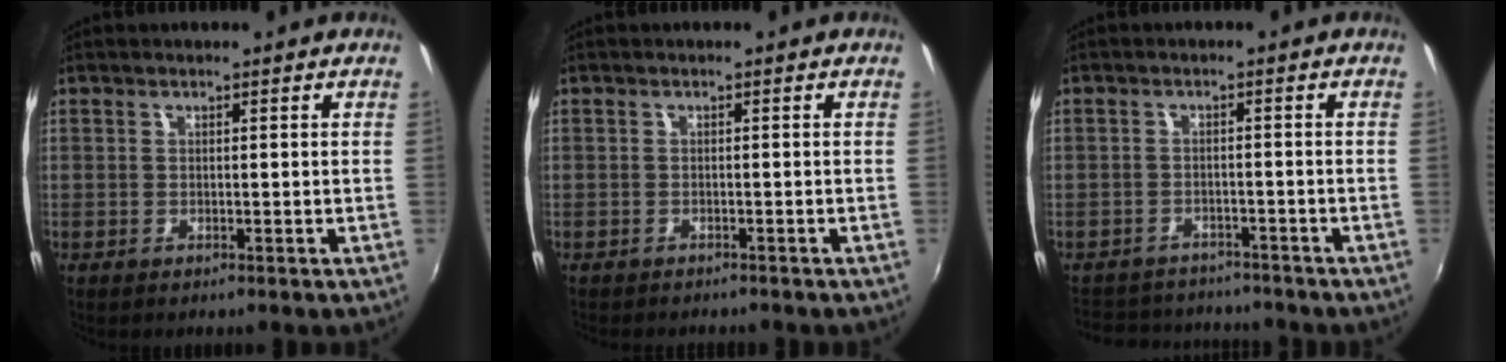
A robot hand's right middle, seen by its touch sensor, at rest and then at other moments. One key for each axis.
{"total": 2.4, "fx": -2.2, "fy": 0.6, "fz": 0.6, "tx": -0.019, "ty": -0.014, "tz": -0.035}
{"total": 10.2, "fx": -9.2, "fy": 3.8, "fz": 2.4, "tx": -0.066, "ty": 0.014, "tz": -0.133}